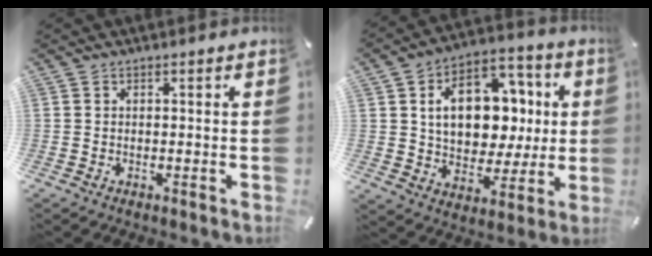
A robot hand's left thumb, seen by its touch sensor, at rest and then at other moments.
{"total": 15.8, "force": [2.5, 12.1, 9.9], "torque": [-0.155, -0.003, 0.053]}